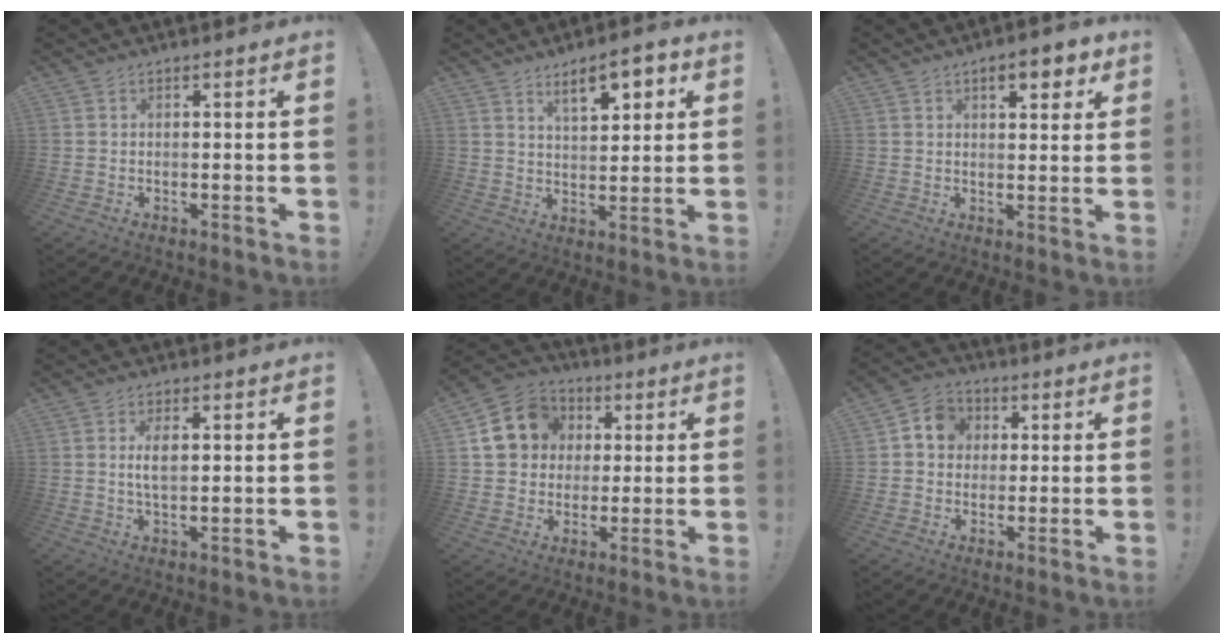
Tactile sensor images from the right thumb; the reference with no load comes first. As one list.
[{"total": 9.9, "force": [5.4, 3.7, 7.5], "torque": [-0.104, -0.020, 0.089]}, {"total": 6.5, "force": [3.7, 2.6, 4.8], "torque": [-0.052, -0.014, 0.057]}, {"total": 4.3, "force": [0.7, 1.6, 4.0], "torque": [-0.072, -0.006, 0.007]}, {"total": 13.8, "force": [3.3, 12.1, 5.6], "torque": [-0.070, 0.000, 0.071]}, {"total": 7.9, "force": [1.6, 7.0, 3.2], "torque": [-0.045, 0.004, 0.034]}]